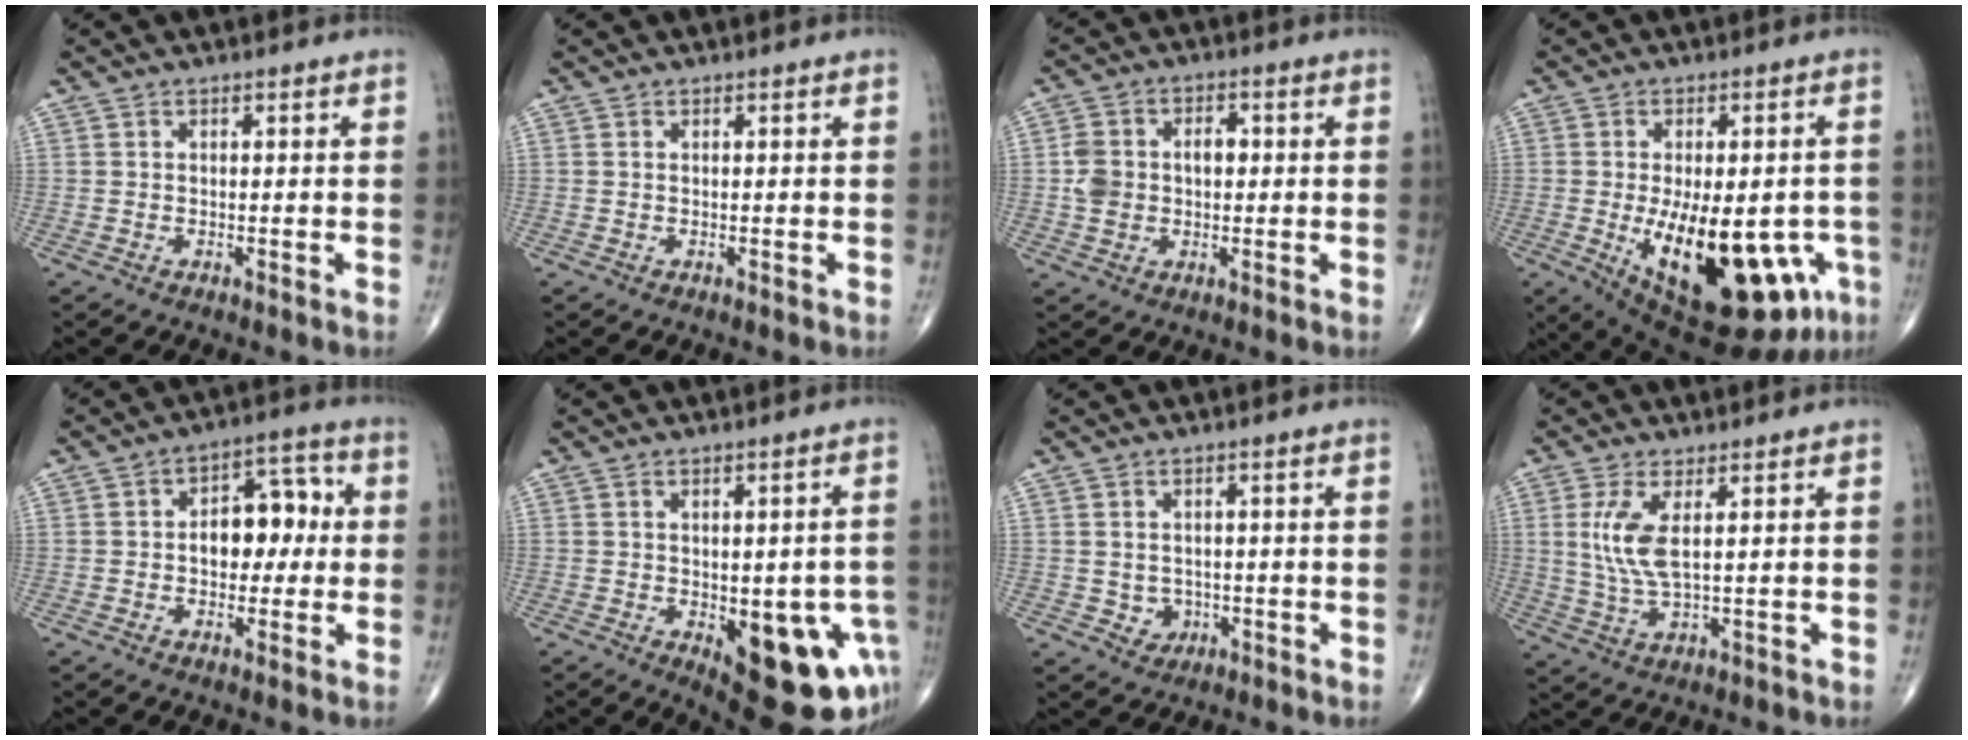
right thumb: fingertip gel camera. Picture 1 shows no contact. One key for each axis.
{"total": 0.0}
{"total": 7.5, "fx": 0.2, "fy": 5.5, "fz": 5.1, "tx": -0.085, "ty": 0.023, "tz": 0.004}
{"total": 23.7, "fx": -6.7, "fy": 10.7, "fz": 20.0, "tx": -0.259, "ty": -0.015, "tz": -0.067}
{"total": 9.9, "fx": 0.3, "fy": 6.4, "fz": 7.5, "tx": -0.071, "ty": 0.029, "tz": -0.001}
{"total": 17.5, "fx": -5.9, "fy": 7.9, "fz": 14.5, "tx": -0.123, "ty": 0.009, "tz": -0.053}
{"total": 3.1, "fx": -0.6, "fy": 2.8, "fz": 1.2, "tx": -0.002, "ty": 0.003, "tz": -0.001}
{"total": 7.1, "fx": 1.6, "fy": 2.3, "fz": 6.6, "tx": -0.155, "ty": -0.012, "tz": 0.040}